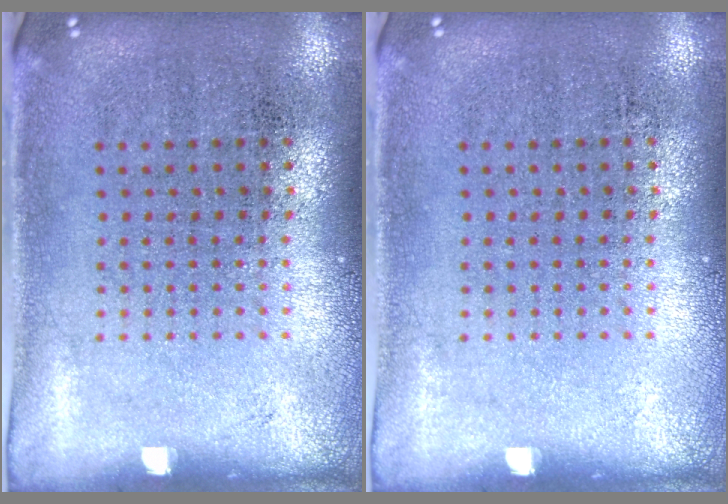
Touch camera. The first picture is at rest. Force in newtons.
{"total": 0.0}